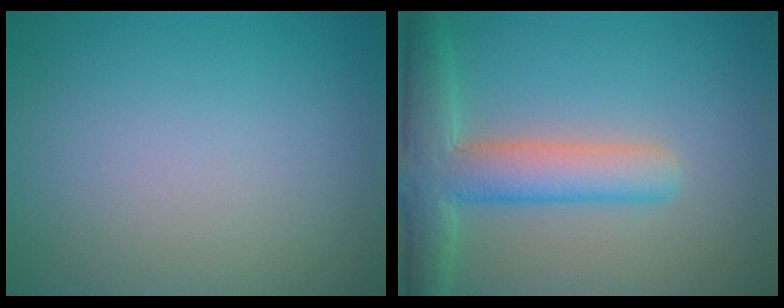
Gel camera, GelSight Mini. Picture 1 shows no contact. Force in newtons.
{"total": 6.1, "press": 6.1, "slide": 0.6}